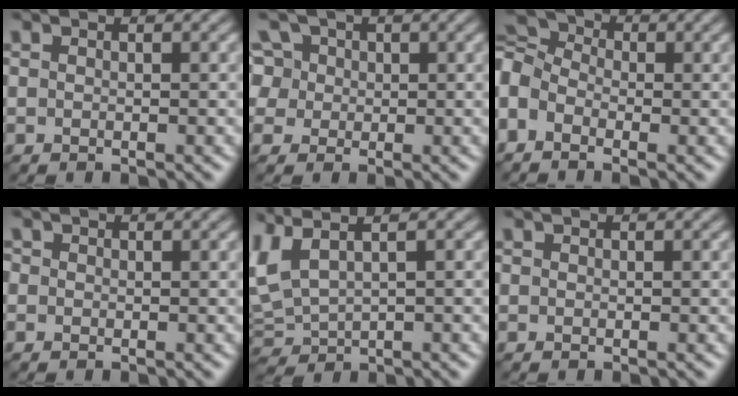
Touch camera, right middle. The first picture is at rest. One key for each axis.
{"total": 7.3, "fx": 2.6, "fy": 6.0, "fz": 3.2, "tx": -0.064, "ty": 0.044, "tz": 0.023}
{"total": 7.1, "fx": -1.5, "fy": 5.1, "fz": 4.7, "tx": -0.121, "ty": 0.021, "tz": -0.034}
{"total": 2.0, "fx": 0.9, "fy": 1.6, "fz": 0.9, "tx": -0.008, "ty": 0.023, "tz": -0.003}
{"total": 4.7, "fx": 1.2, "fy": 2.3, "fz": 3.9, "tx": -0.114, "ty": 0.013, "tz": 0.032}
{"total": 0.0}